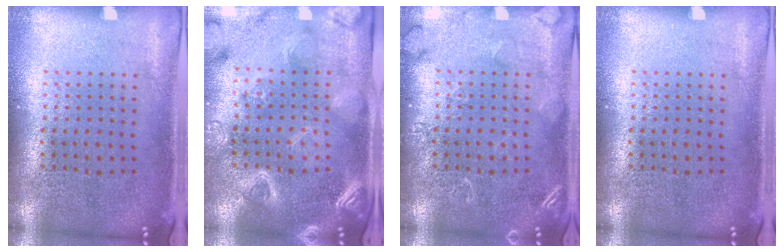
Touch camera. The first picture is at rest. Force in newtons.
{"total": 3.5, "press": 3.2, "slide": 1.3}
{"total": 2.0, "press": 2.0, "slide": 0.2}
{"total": 0.0}